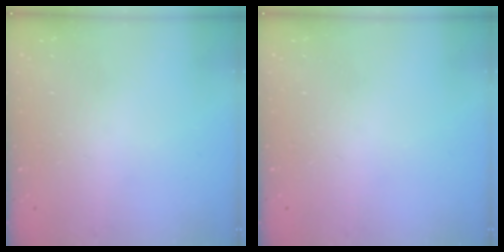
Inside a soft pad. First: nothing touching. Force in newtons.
{"total": 0.0}